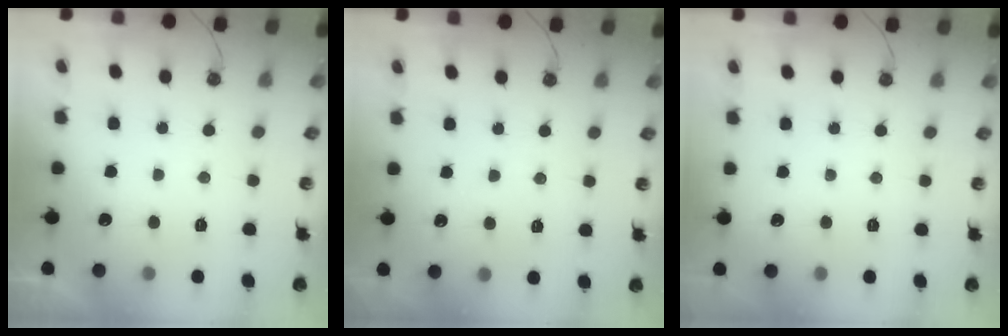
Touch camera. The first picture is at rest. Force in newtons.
{"total": 2.9, "press": 2.9, "slide": 0.4}
{"total": 0.0}